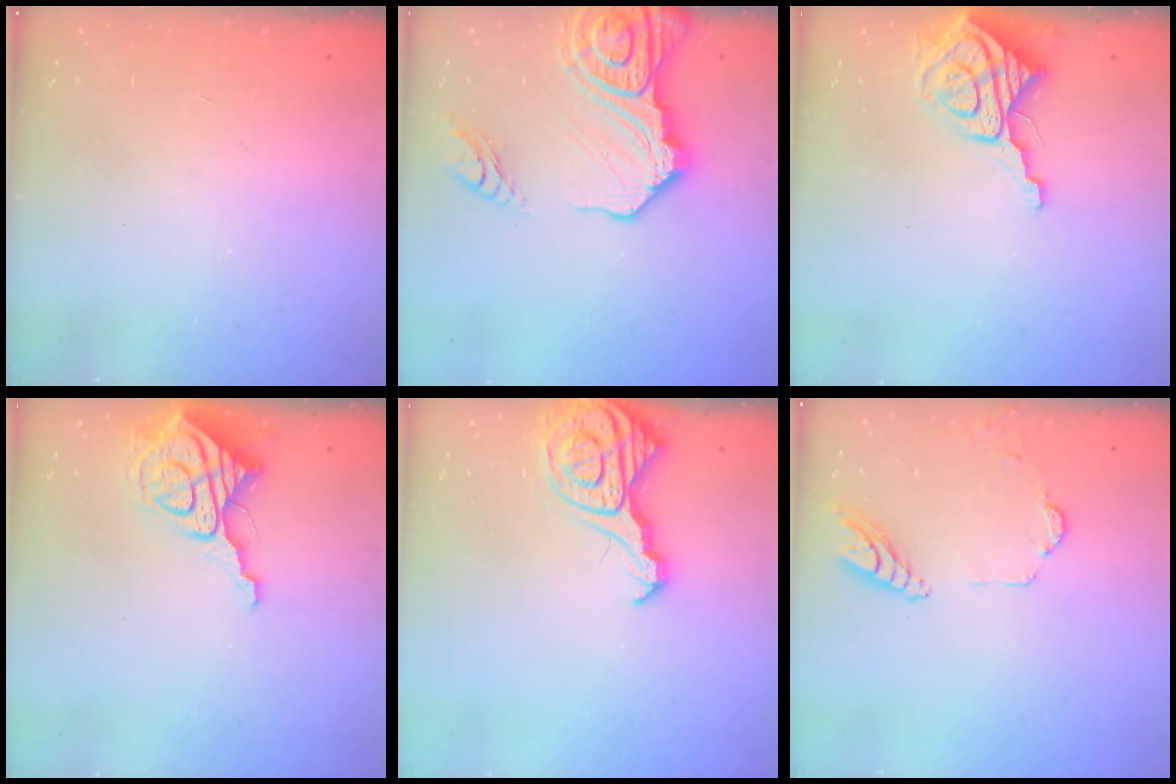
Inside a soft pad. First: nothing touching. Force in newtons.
{"total": 19.6, "press": 19.5, "slide": 2.2}
{"total": 8.5, "press": 8.4, "slide": 0.8}
{"total": 11.7, "press": 11.6, "slide": 1.4}
{"total": 12.9, "press": 12.8, "slide": 1.4}
{"total": 11.1, "press": 10.9, "slide": 1.6}